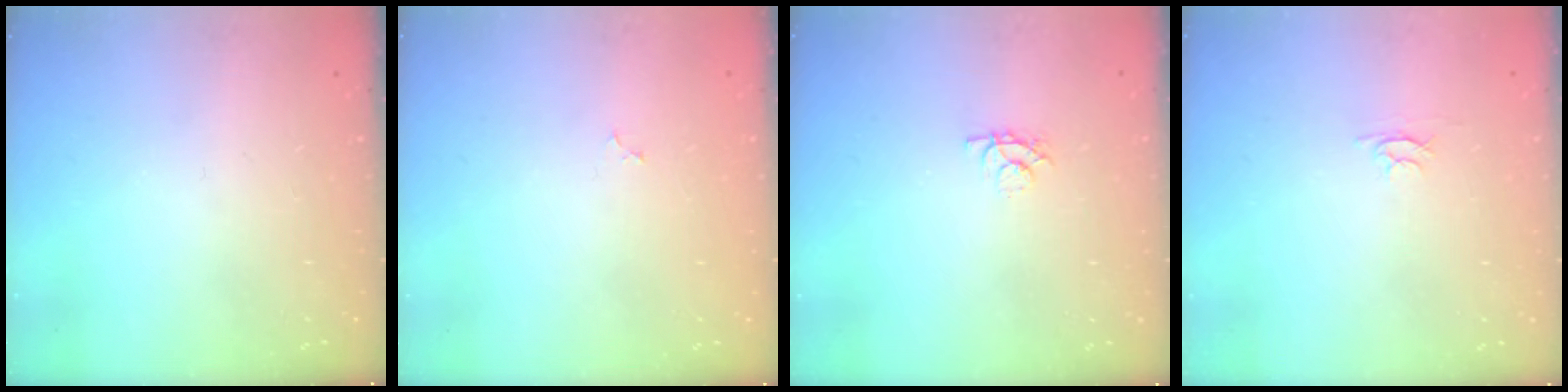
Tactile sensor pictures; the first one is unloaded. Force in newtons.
{"total": 2.3, "press": 2.3, "slide": 0.2}
{"total": 3.6, "press": 3.6, "slide": 0.4}
{"total": 2.4, "press": 2.4, "slide": 0.3}